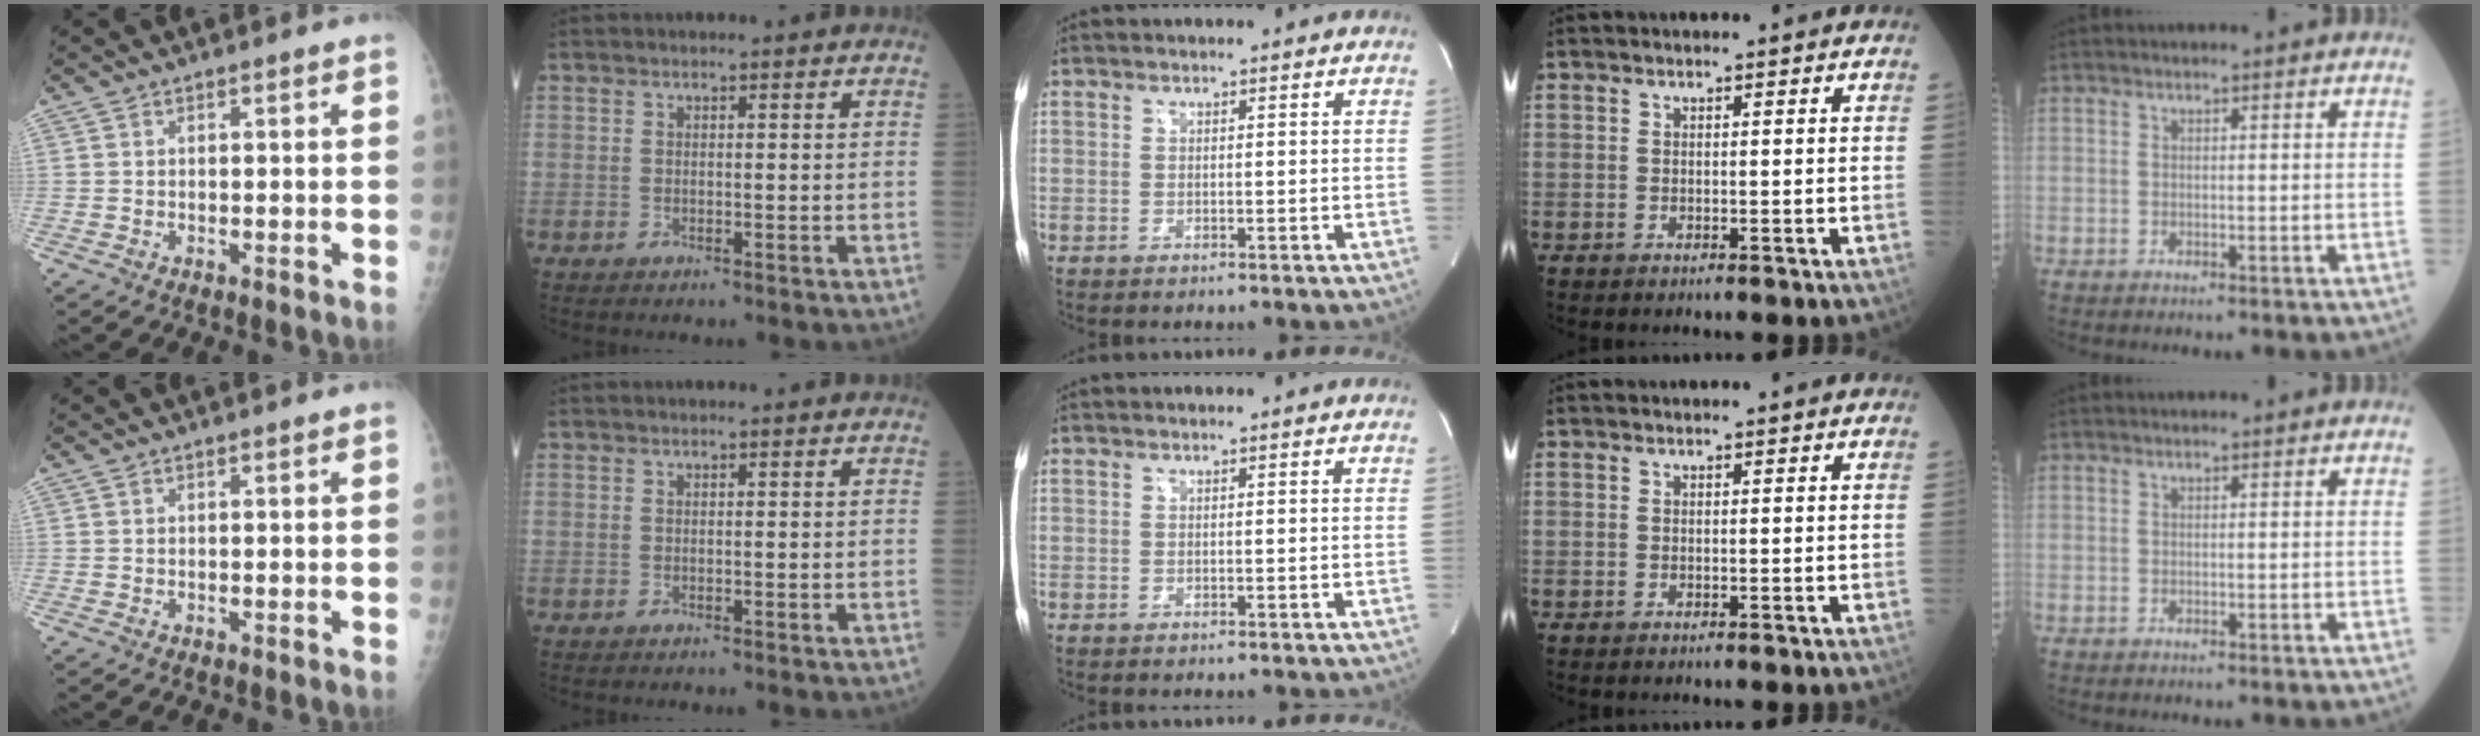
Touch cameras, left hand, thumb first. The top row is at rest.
{}